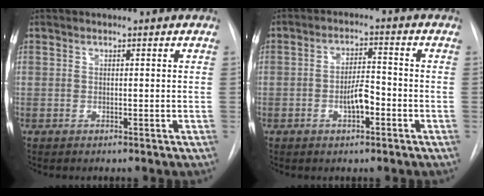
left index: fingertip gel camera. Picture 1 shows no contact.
{"total": 4.4, "force": [-1.6, 1.5, 3.8], "torque": [-0.071, 0.009, -0.028]}